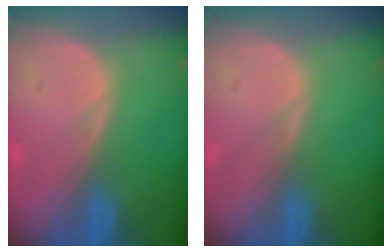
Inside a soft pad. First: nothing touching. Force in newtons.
{"total": 0.0}